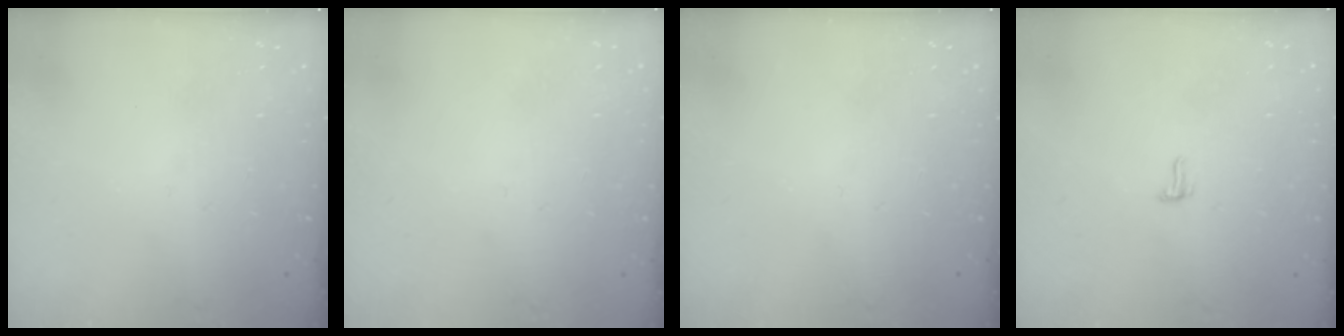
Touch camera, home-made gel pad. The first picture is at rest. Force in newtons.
{"total": 2.7, "press": 2.7, "slide": 0.3}
{"total": 0.0}
{"total": 5.1, "press": 4.7, "slide": 2.0}